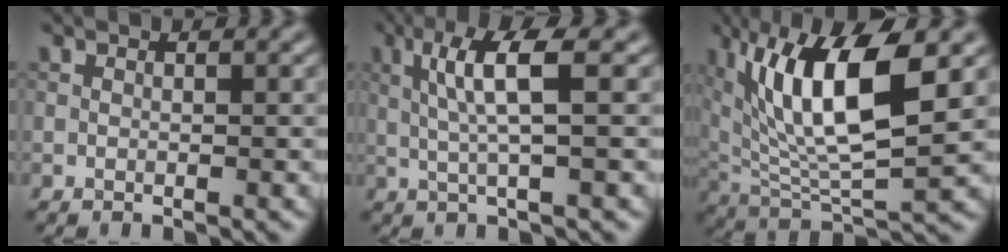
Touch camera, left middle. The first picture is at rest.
{"total": 4.5, "force": [0.9, 0.4, 4.4], "torque": [-0.088, 0.005, 0.020]}
{"total": 10.8, "force": [3.4, 3.7, 9.6], "torque": [-0.171, -0.005, 0.062]}